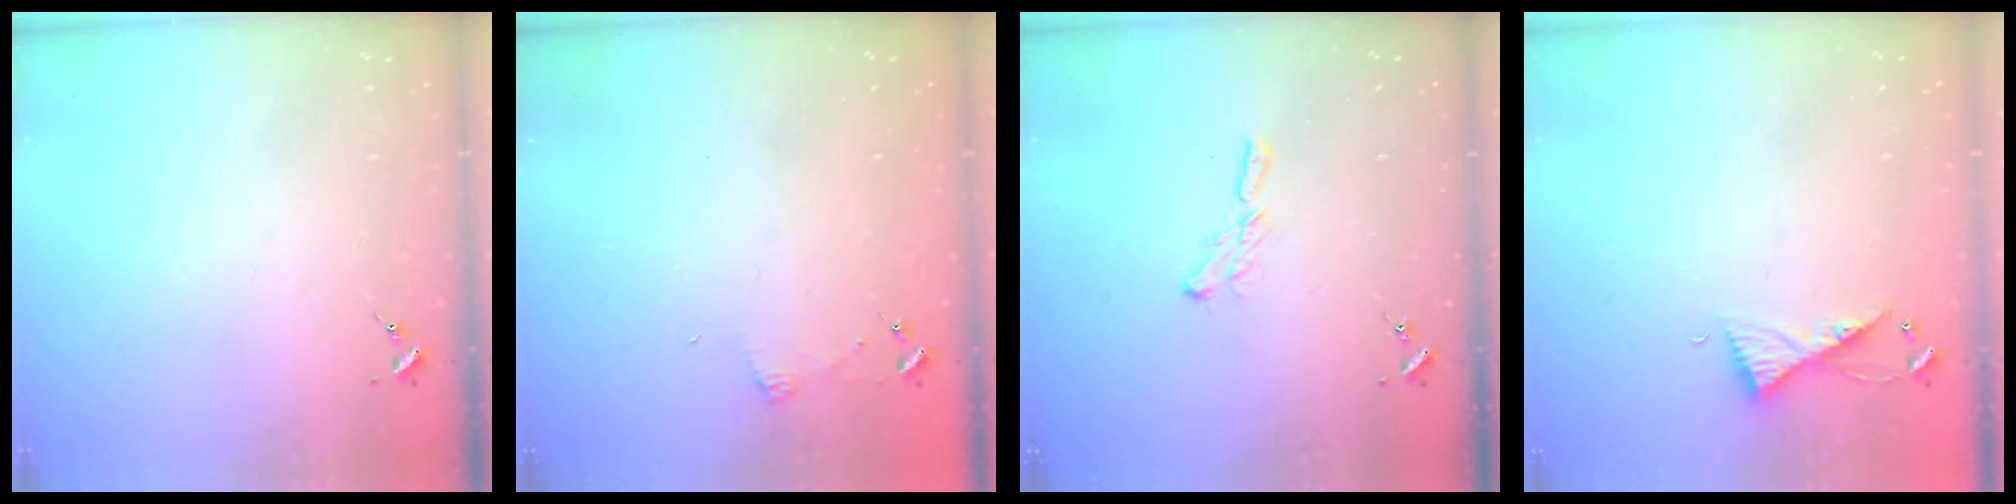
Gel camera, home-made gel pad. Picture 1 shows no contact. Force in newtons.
{"total": 3.6, "press": 3.6, "slide": 0.4}
{"total": 5.6, "press": 5.6, "slide": 0.2}
{"total": 6.2, "press": 6.2, "slide": 0.6}